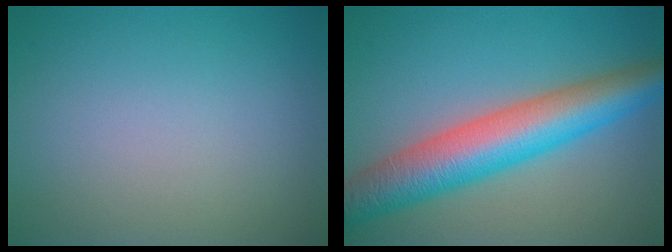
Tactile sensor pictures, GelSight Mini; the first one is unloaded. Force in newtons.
{"total": 8.9, "press": 8.9, "slide": 0.1}